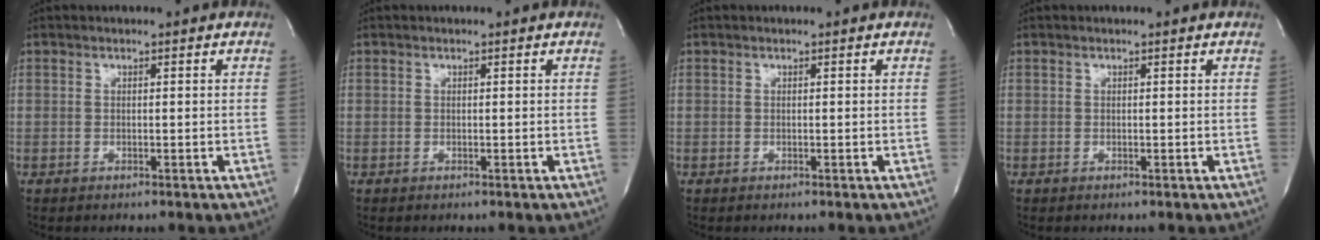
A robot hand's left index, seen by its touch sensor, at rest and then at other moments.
{"total": 0.0}
{"total": 0.0}
{"total": 0.0}